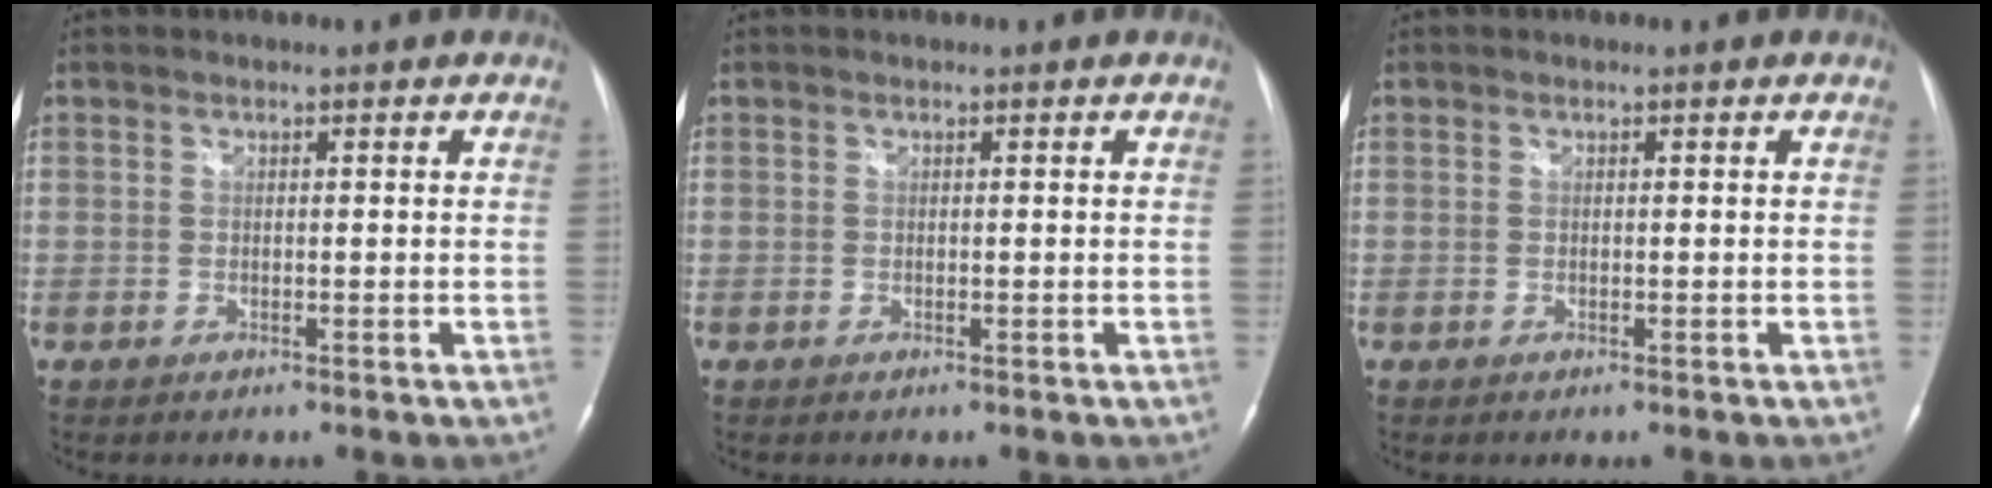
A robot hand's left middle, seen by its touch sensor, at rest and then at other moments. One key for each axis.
{"total": 0.0}
{"total": 0.0}